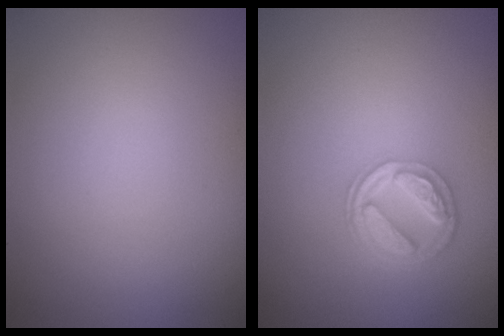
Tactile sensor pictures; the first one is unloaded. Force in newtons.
{"total": 3.8, "press": 2.8, "slide": 2.5}